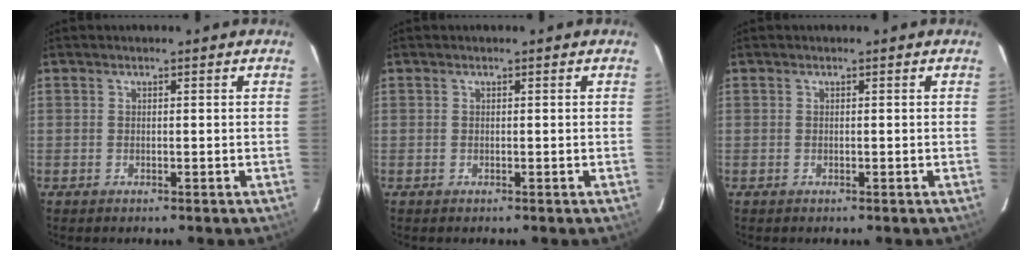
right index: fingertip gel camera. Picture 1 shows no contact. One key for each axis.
{"total": 0.0}
{"total": 0.0}